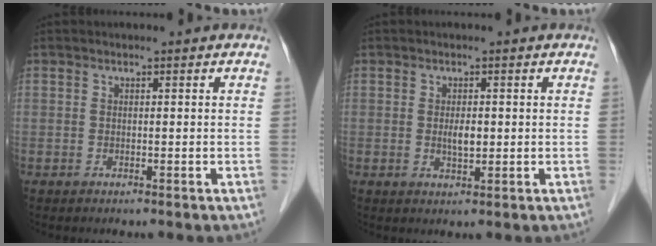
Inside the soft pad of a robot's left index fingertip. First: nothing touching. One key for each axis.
{"total": 2.1, "fx": -0.1, "fy": 0.8, "fz": 2.0, "tx": -0.038, "ty": -0.005, "tz": -0.001}